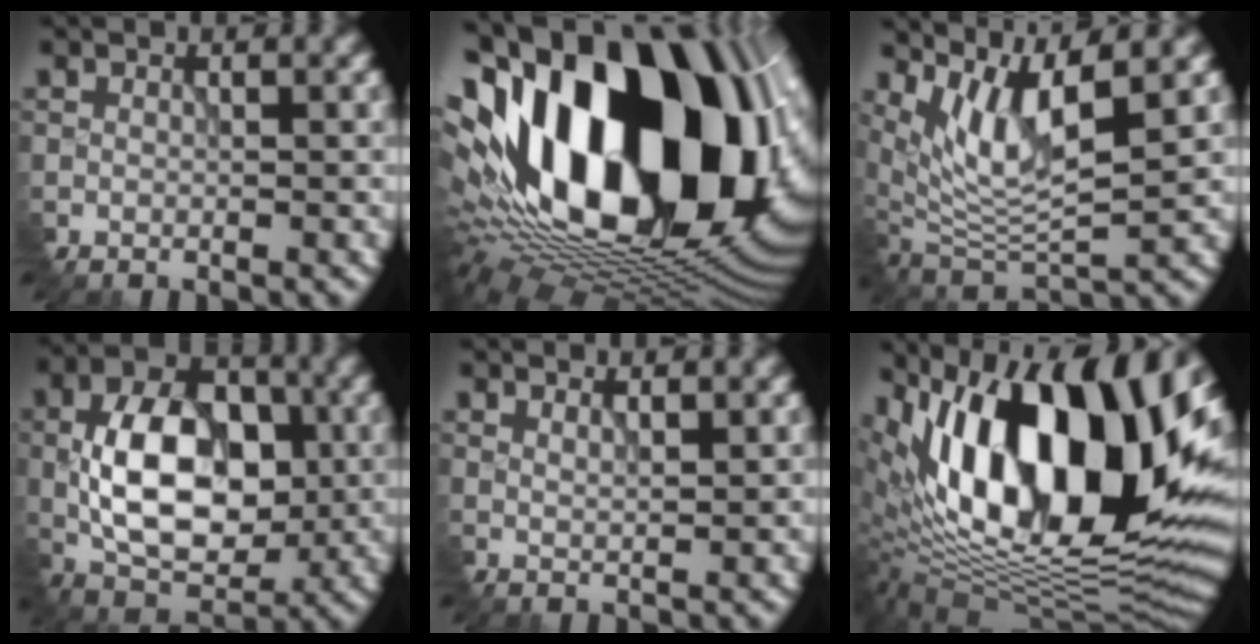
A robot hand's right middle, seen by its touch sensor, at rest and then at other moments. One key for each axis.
{"total": 21.2, "fx": 1.3, "fy": 13.0, "fz": 16.7, "tx": -0.314, "ty": -0.009, "tz": 0.034}
{"total": 6.8, "fx": 3.2, "fy": 1.8, "fz": 5.8, "tx": -0.116, "ty": -0.012, "tz": 0.067}
{"total": 9.7, "fx": -1.0, "fy": 5.9, "fz": 7.7, "tx": -0.136, "ty": 0.011, "tz": -0.023}
{"total": 1.3, "fx": 1.1, "fy": 0.1, "fz": 0.6, "tx": -0.014, "ty": -0.001, "tz": 0.018}
{"total": 18.9, "fx": 5.8, "fy": 9.0, "fz": 15.6, "tx": -0.239, "ty": 0.040, "tz": 0.084}